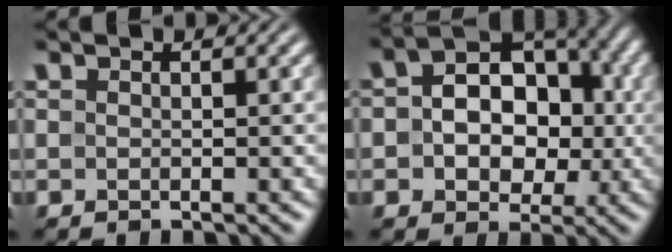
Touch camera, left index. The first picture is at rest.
{"total": 9.3, "force": [0.4, 6.6, 6.6], "torque": [-0.069, 0.010, -0.002]}